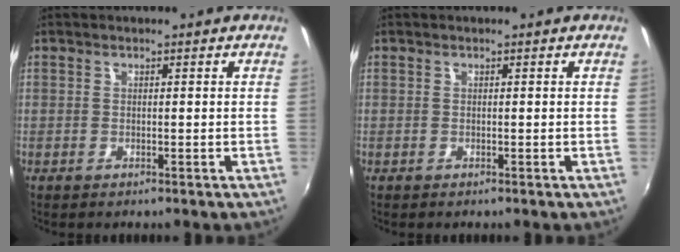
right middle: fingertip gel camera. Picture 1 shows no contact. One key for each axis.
{"total": 0.0}